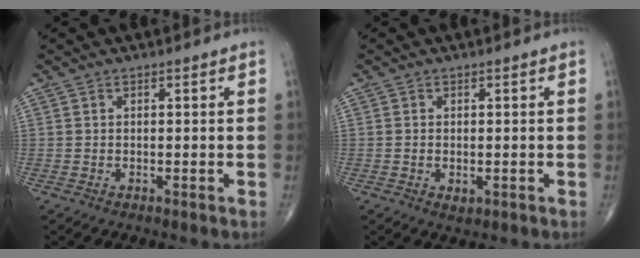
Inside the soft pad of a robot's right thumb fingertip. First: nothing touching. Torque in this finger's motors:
{"motor_torque": [-0.15, -0.04, -0.10, -0.05, 0.02]}